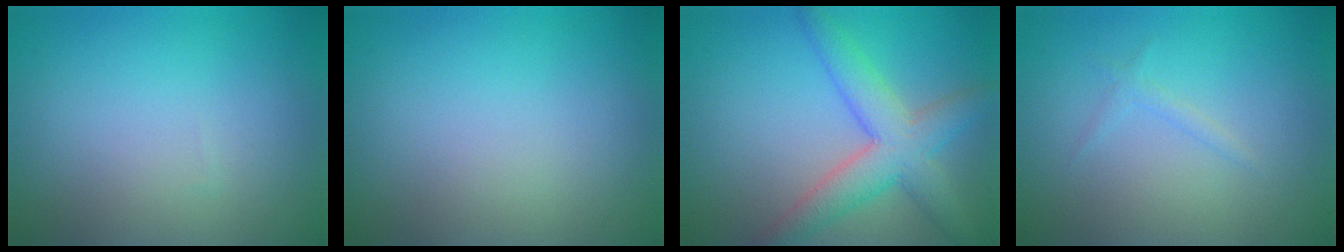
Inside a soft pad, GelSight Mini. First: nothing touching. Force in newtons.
{"total": 0.0}
{"total": 5.5, "press": 5.4, "slide": 0.3}
{"total": 0.8, "press": 0.8, "slide": 0.0}